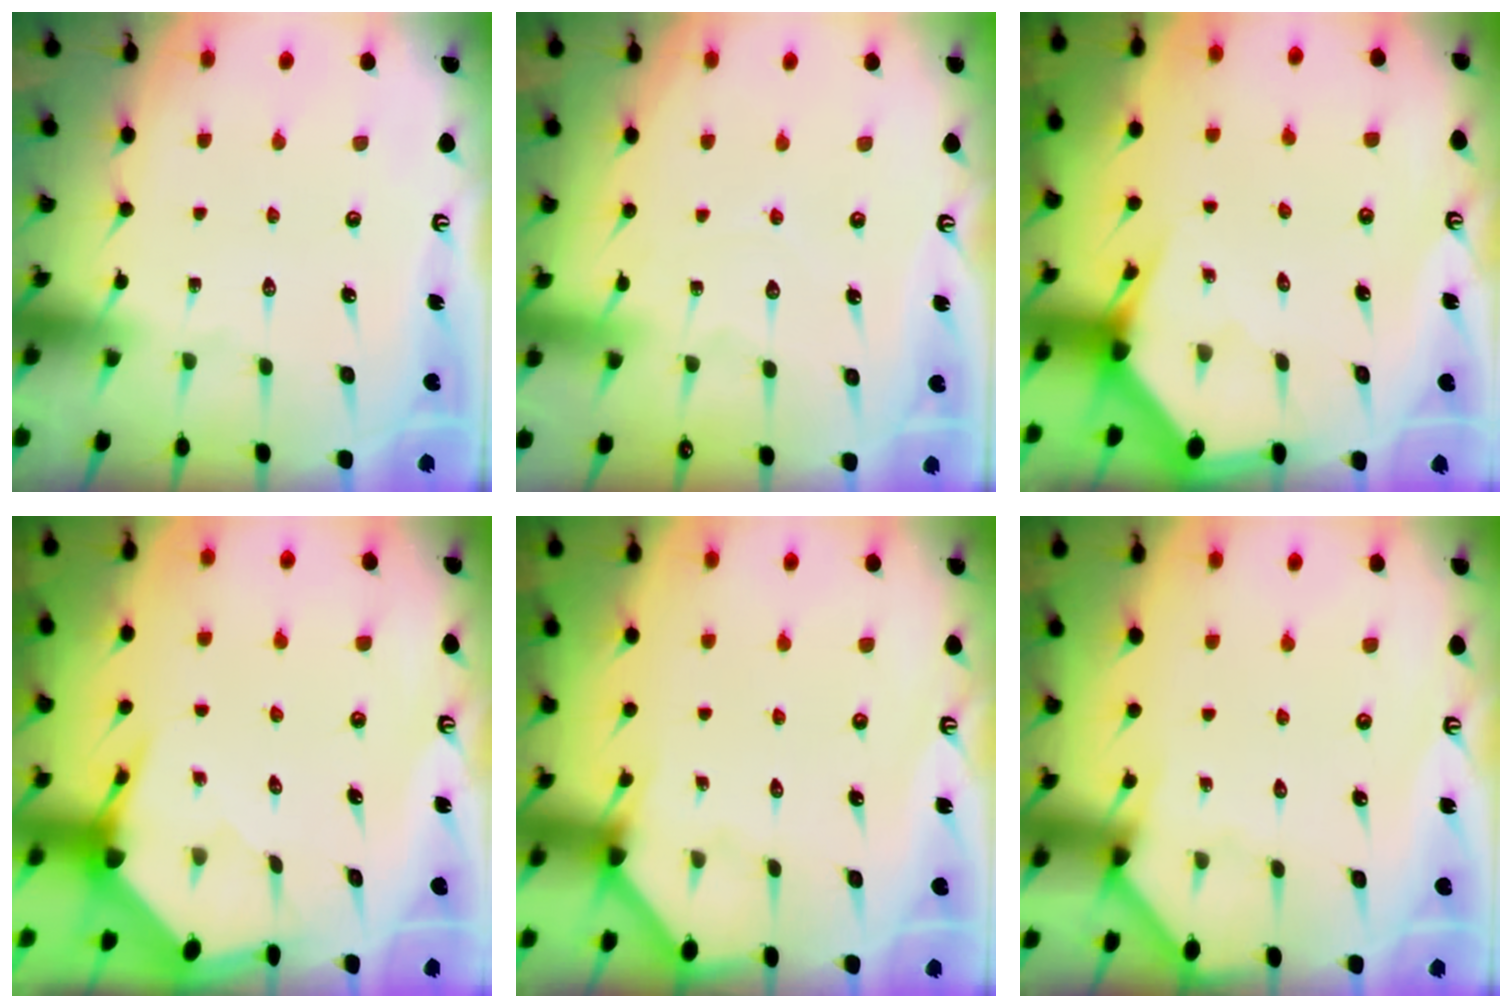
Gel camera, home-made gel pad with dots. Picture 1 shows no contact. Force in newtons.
{"total": 3.8, "press": 3.8, "slide": 0.4}
{"total": 2.6, "press": 2.6, "slide": 0.1}
{"total": 3.7, "press": 3.7, "slide": 0.4}
{"total": 2.2, "press": 2.2, "slide": 0.4}
{"total": 2.3, "press": 2.3, "slide": 0.1}